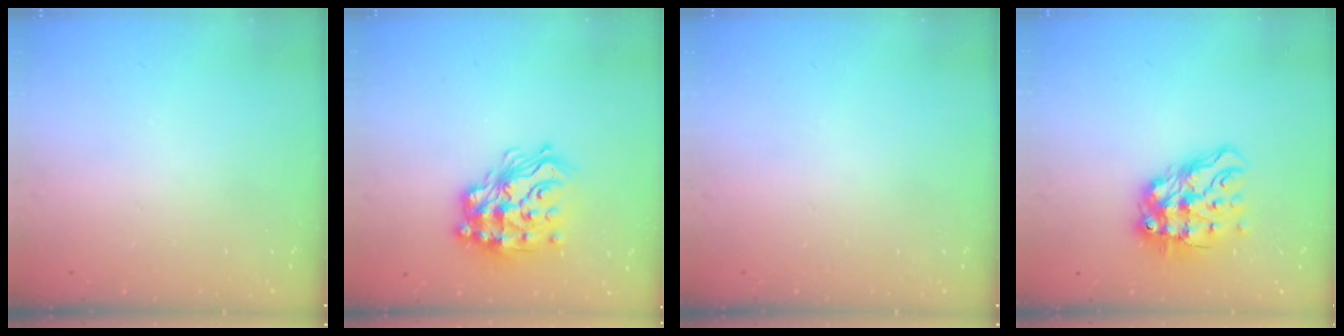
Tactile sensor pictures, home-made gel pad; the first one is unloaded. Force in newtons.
{"total": 19.6, "press": 19.5, "slide": 1.2}
{"total": 0.0}
{"total": 13.1, "press": 13.1, "slide": 1.4}